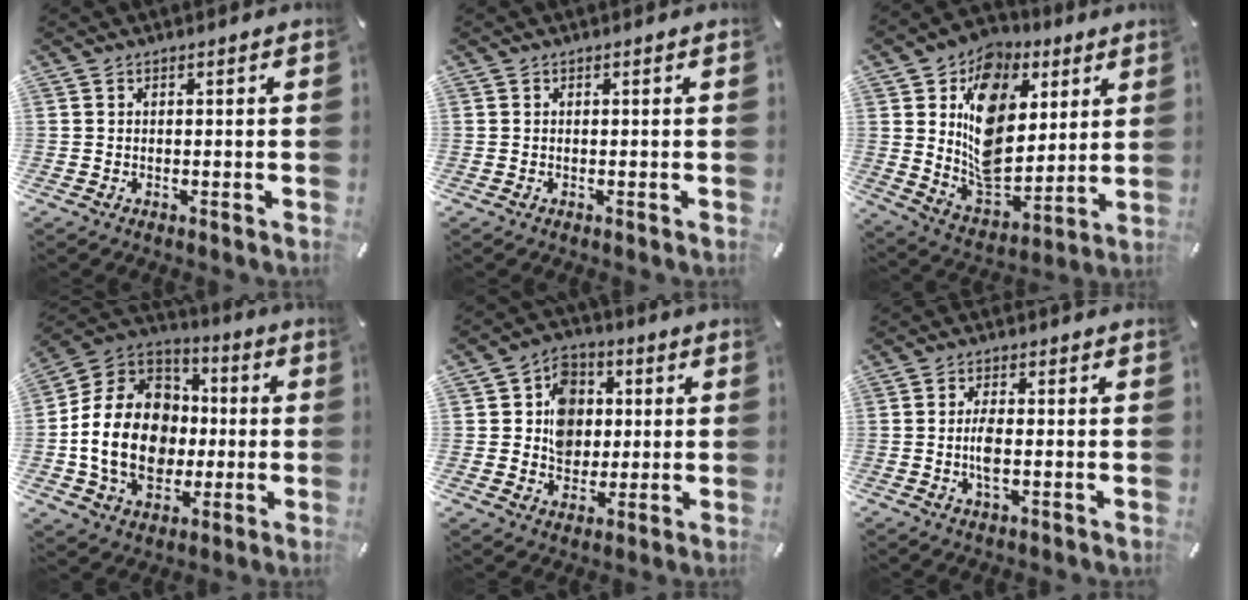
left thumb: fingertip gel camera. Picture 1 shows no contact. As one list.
[{"total": 0.0}, {"total": 15.2, "force": [3.6, 12.0, 8.6], "torque": [-0.139, -0.030, 0.070]}, {"total": 20.4, "force": [-2.9, 16.1, 12.1], "torque": [-0.251, 0.017, -0.045]}, {"total": 10.2, "force": [0.5, 9.1, 4.7], "torque": [-0.067, 0.015, 0.012]}, {"total": 4.4, "force": [-0.5, 1.6, 4.1], "torque": [-0.088, -0.003, -0.013]}]